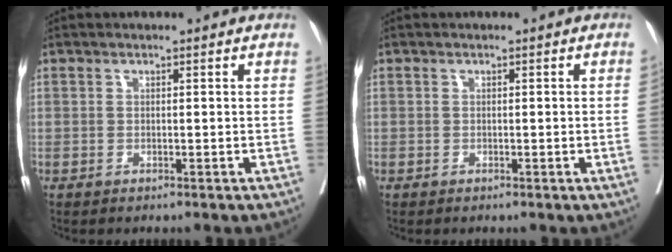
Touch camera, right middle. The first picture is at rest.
{"total": 0.7, "force": [0.0, -0.3, 0.6], "torque": [-0.006, -0.002, 0.003]}